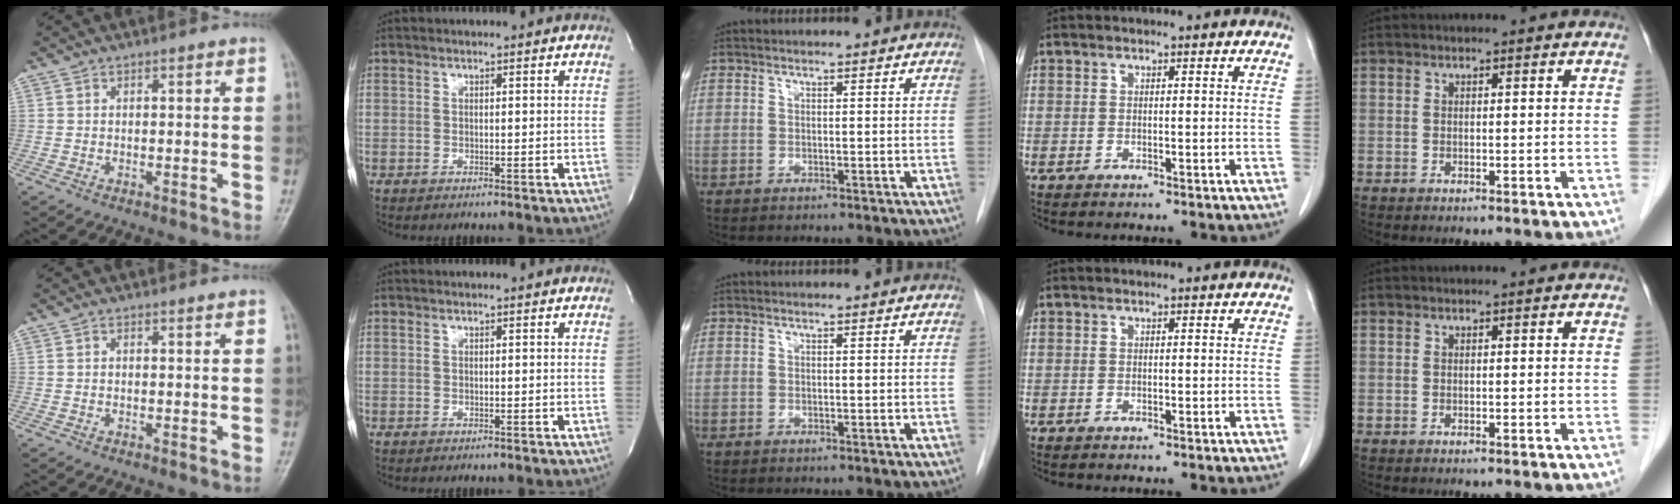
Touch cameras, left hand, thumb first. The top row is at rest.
{}